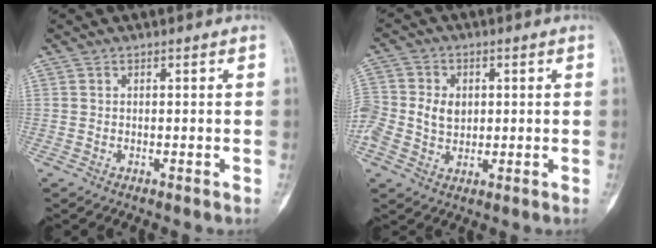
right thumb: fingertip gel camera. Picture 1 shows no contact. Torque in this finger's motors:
{"motor_torque": [0.12, 0.13, 0.07, 0.00, 0.04]}